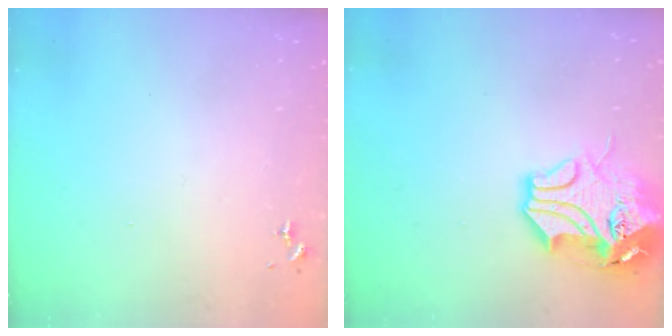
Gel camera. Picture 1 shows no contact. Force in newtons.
{"total": 14.5, "press": 14.3, "slide": 1.9}